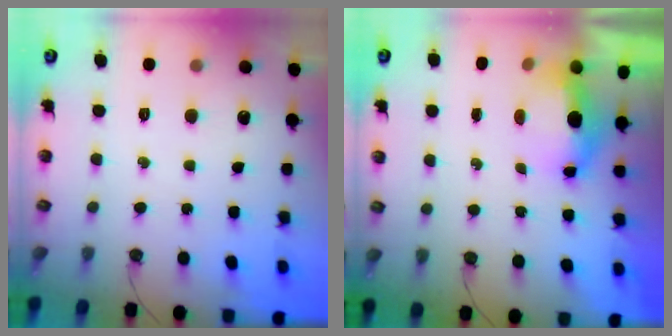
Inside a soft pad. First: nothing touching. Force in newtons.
{"total": 5.4, "press": 5.0, "slide": 2.1}